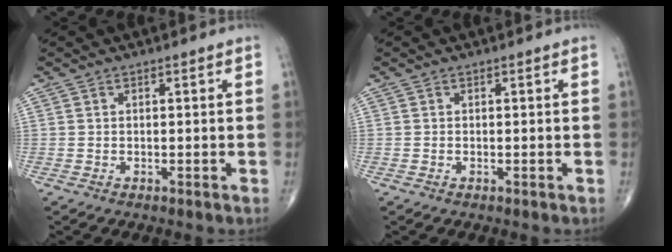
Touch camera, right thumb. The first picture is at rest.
{"total": 0.0}